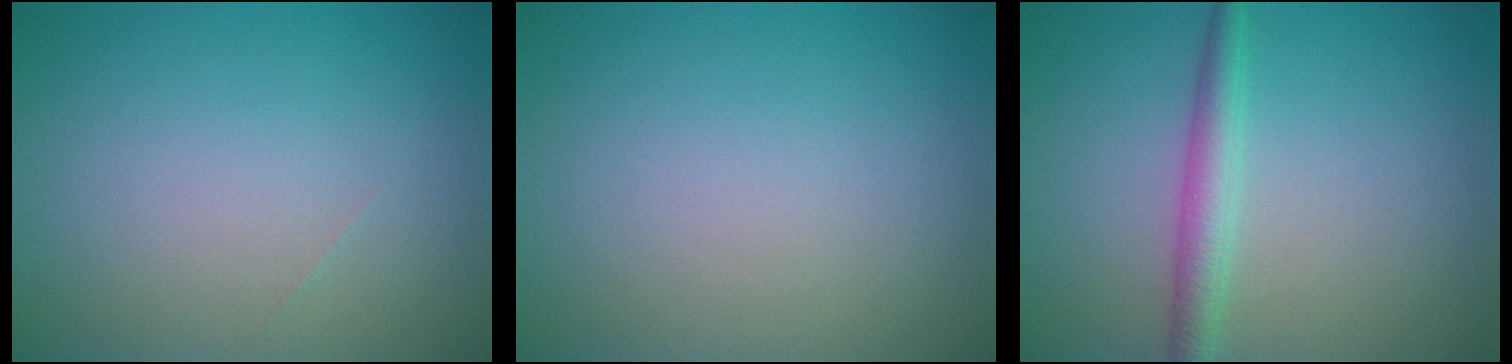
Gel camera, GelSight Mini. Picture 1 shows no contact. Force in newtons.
{"total": 0.0}
{"total": 2.6, "press": 2.6, "slide": 0.0}